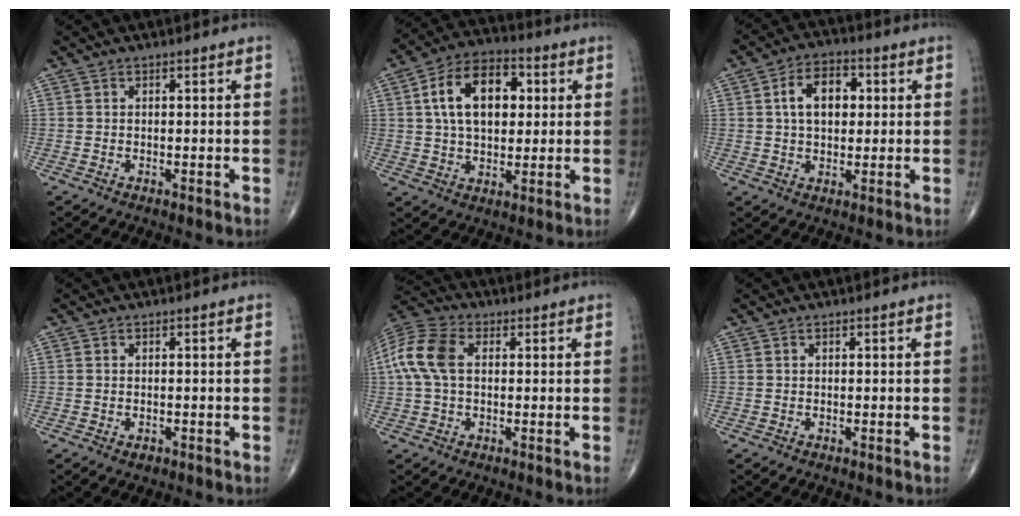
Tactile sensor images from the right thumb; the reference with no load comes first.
{"total": 15.1, "force": [3.3, 9.4, 11.4], "torque": [-0.169, 0.012, 0.050]}
{"total": 9.4, "force": [1.8, 6.1, 7.0], "torque": [-0.097, 0.012, 0.027]}
{"total": 1.1, "force": [-0.5, 0.7, 0.6], "torque": [-0.008, 0.003, -0.005]}
{"total": 10.5, "force": [1.3, 6.7, 8.0], "torque": [-0.185, 0.027, 0.022]}
{"total": 0.0}